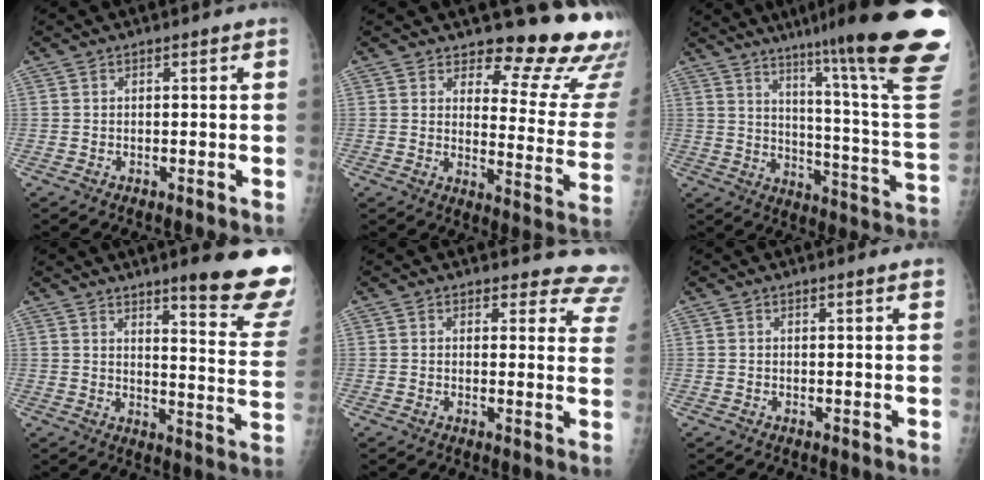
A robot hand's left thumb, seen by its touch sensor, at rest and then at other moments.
{"total": 17.7, "force": [14.9, 5.9, 7.6], "torque": [-0.037, -0.136, 0.166]}
{"total": 28.1, "force": [19.7, 1.1, 20.0], "torque": [-0.241, -0.121, 0.270]}
{"total": 17.4, "force": [12.6, 2.2, 11.8], "torque": [-0.120, -0.095, 0.161]}
{"total": 10.9, "force": [10.4, 3.1, 0.1], "torque": [0.057, -0.084, 0.075]}
{"total": 2.1, "force": [1.7, -0.1, 1.1], "torque": [-0.011, -0.004, 0.018]}